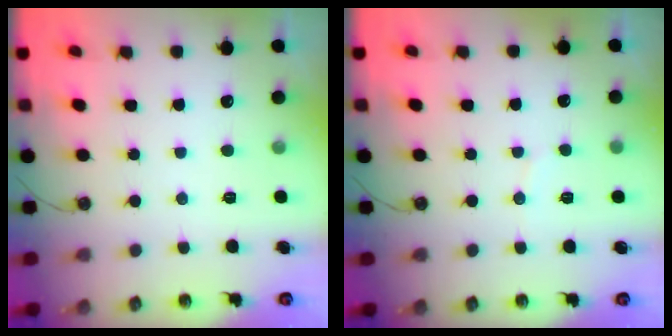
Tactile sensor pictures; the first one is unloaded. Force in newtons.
{"total": 4.7, "press": 4.6, "slide": 0.4}